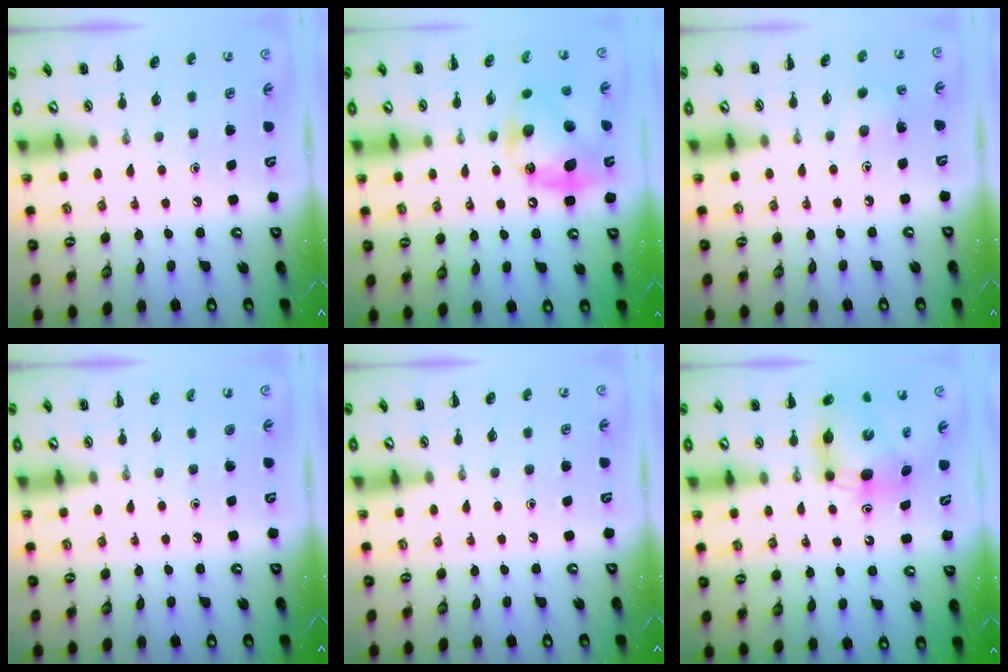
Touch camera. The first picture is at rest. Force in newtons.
{"total": 15.9, "press": 15.8, "slide": 1.0}
{"total": 1.5, "press": 1.4, "slide": 0.7}
{"total": 0.0}
{"total": 0.0}
{"total": 6.8, "press": 6.6, "slide": 1.8}